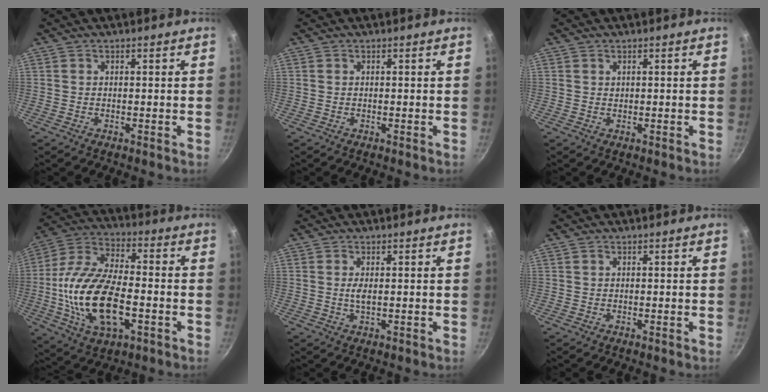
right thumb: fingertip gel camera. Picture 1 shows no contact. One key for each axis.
{"total": 0.0}
{"total": 0.5, "fx": 0.4, "fy": 0.3, "fz": 0.1, "tx": -0.001, "ty": -0.004, "tz": 0.006}
{"total": 21.1, "fx": -4.0, "fy": 10.8, "fz": 17.7, "tx": -0.335, "ty": 0.026, "tz": -0.078}
{"total": 1.8, "fx": 0.2, "fy": 0.5, "fz": 1.7, "tx": -0.036, "ty": -0.002, "tz": 0.005}
{"total": 0.0}